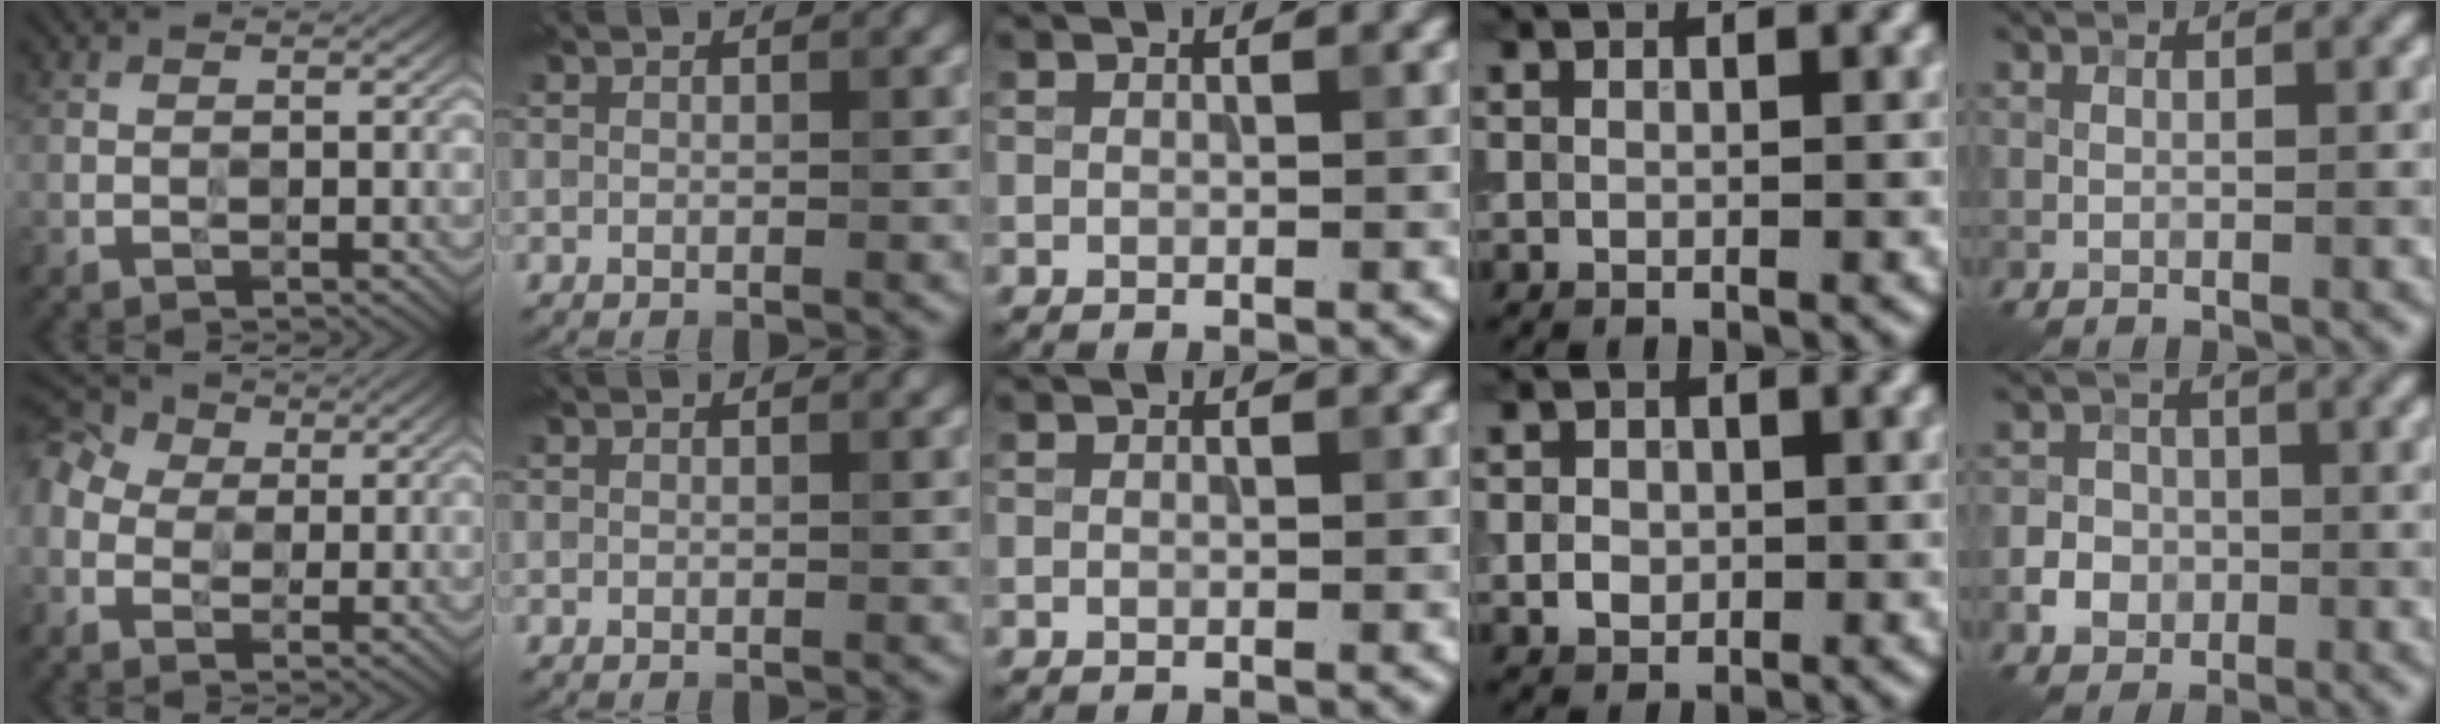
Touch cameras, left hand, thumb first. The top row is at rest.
{"thumb": {"total": 9.8, "force": [0.9, 7.8, 5.8], "torque": [-0.176, 0.017, -0.010]}, "ring": {"total": 1.7, "force": [-0.3, 1.5, 0.8], "torque": [-0.010, -0.002, -0.009]}, "little": {"total": 2.8, "force": [-0.9, 2.5, 0.8], "torque": [-0.001, 0.001, -0.020]}}